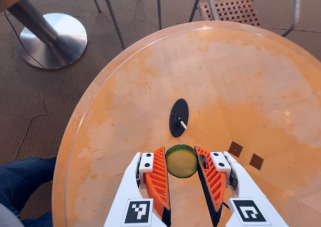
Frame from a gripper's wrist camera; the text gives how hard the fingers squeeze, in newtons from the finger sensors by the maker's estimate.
{"total": 7.7, "left": 7.6, "right": 7.9}